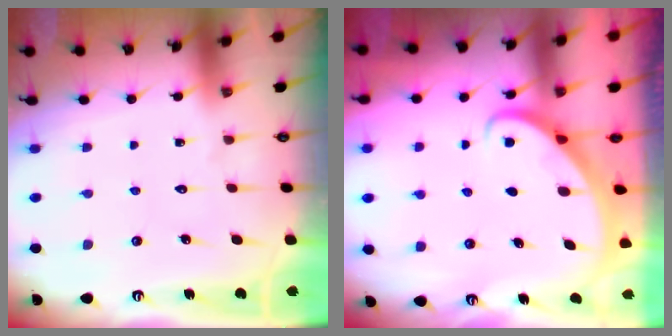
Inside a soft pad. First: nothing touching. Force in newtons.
{"total": 2.7, "press": 2.7, "slide": 0.2}